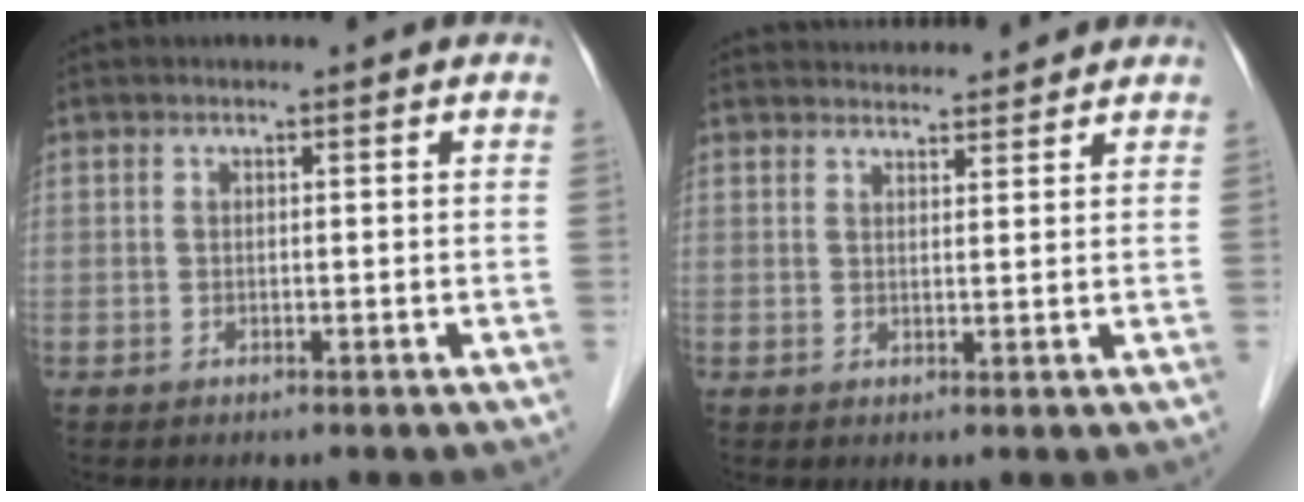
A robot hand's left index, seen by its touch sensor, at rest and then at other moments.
{"total": 7.3, "force": [7.2, 1.1, 0.9], "torque": [-0.011, 0.026, 0.093]}